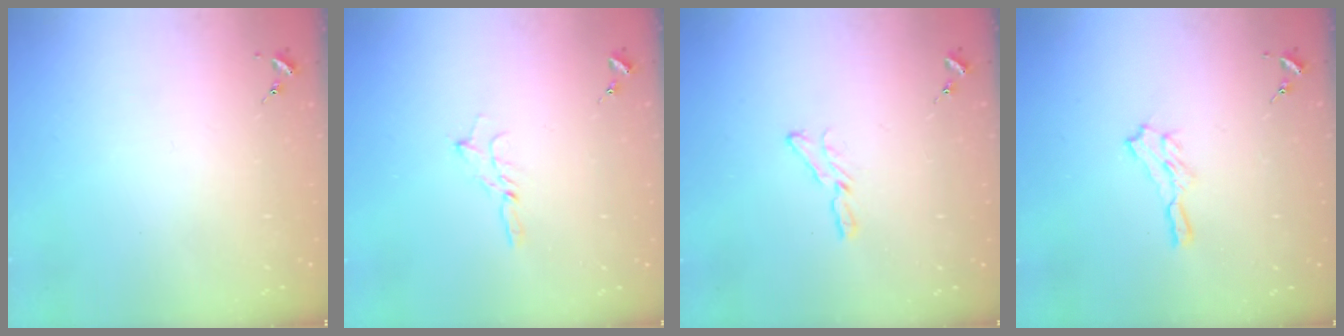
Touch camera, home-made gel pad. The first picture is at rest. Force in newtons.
{"total": 2.9, "press": 2.9, "slide": 0.2}
{"total": 5.4, "press": 5.4, "slide": 0.2}
{"total": 5.5, "press": 5.5, "slide": 0.4}